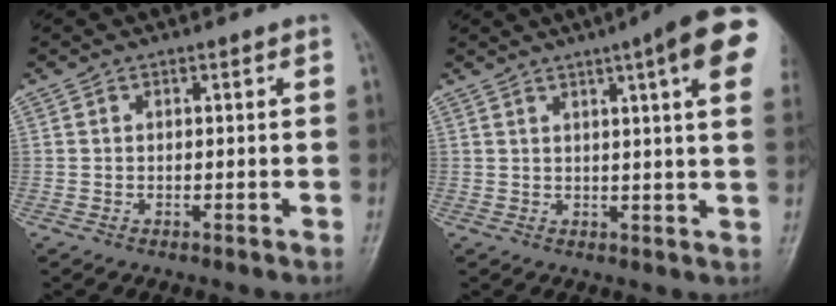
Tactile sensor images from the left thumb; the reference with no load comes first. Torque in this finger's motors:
{"motor_torque": [0.93, 0.98, 1.89, -0.89, 0.23]}